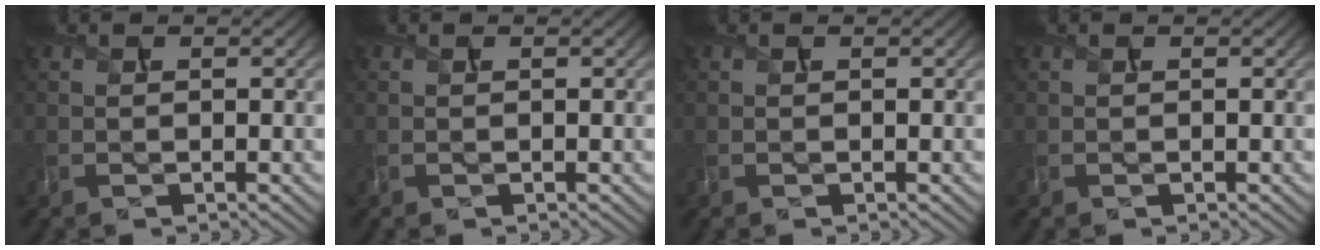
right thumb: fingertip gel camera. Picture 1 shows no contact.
{"total": 0.0}
{"total": 0.0}
{"total": 0.0}